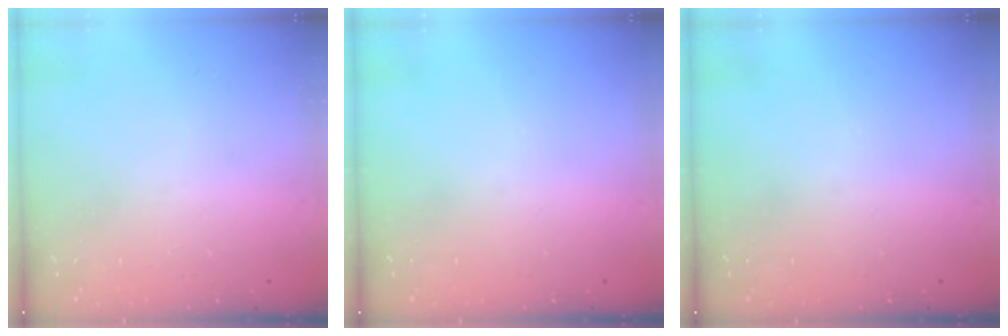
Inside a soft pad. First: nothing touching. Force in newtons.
{"total": 0.0}
{"total": 0.0}